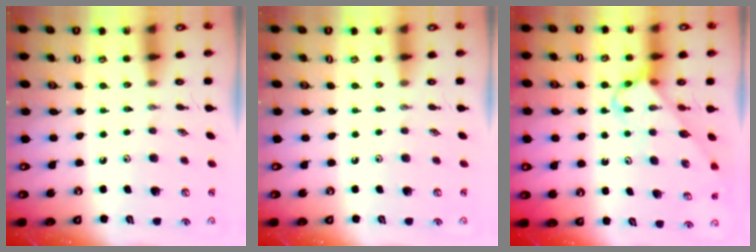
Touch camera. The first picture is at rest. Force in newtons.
{"total": 0.0}
{"total": 3.7, "press": 3.7, "slide": 0.1}